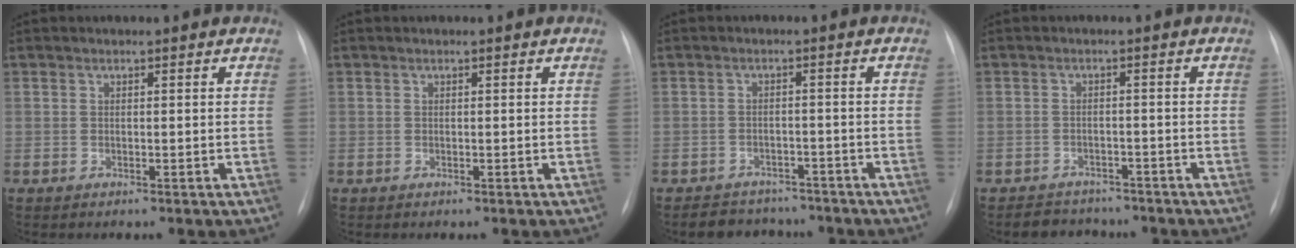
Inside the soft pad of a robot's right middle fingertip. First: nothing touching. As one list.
[{"total": 0.0}, {"total": 7.2, "force": [-6.3, 3.4, 0.9], "torque": [-0.005, 0.009, -0.081]}, {"total": 5.5, "force": [-4.8, 2.5, 0.6], "torque": [-0.005, 0.006, -0.066]}]